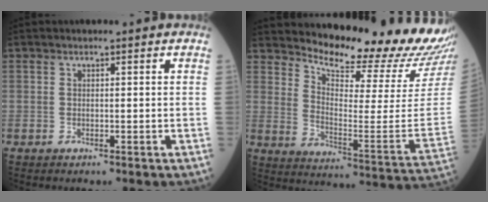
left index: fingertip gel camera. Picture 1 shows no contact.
{"total": 21.3, "force": [20.3, 0.6, 6.5], "torque": [-0.115, -0.130, 0.263]}